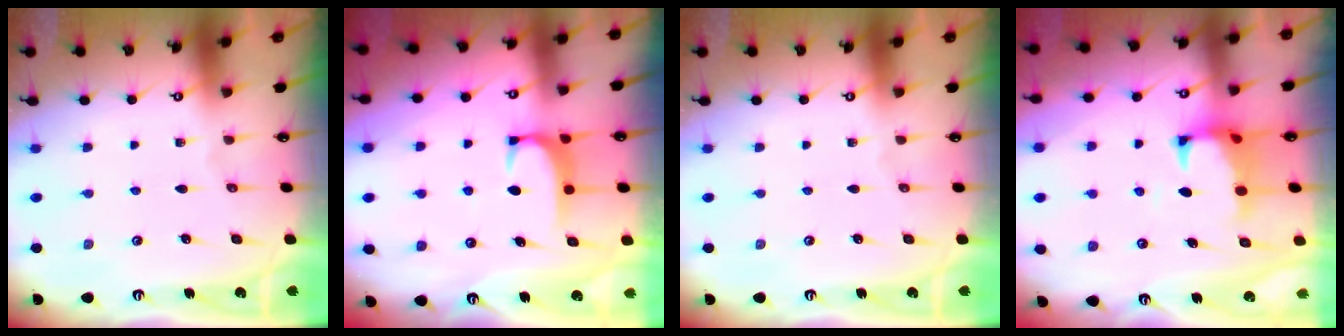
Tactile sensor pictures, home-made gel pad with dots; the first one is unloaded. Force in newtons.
{"total": 2.0, "press": 1.9, "slide": 0.5}
{"total": 0.0}
{"total": 1.2, "press": 0.5, "slide": 1.0}